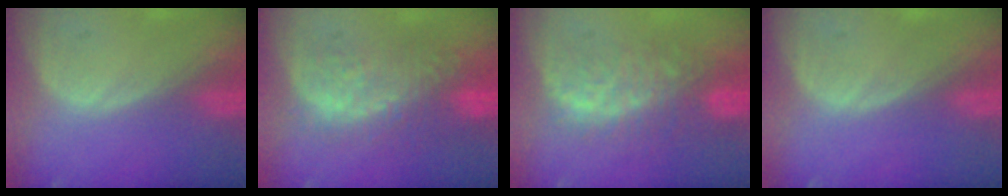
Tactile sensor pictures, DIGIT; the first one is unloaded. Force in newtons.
{"total": 11.1, "press": 9.7, "slide": 5.5}
{"total": 9.7, "press": 8.5, "slide": 4.7}
{"total": 0.0}